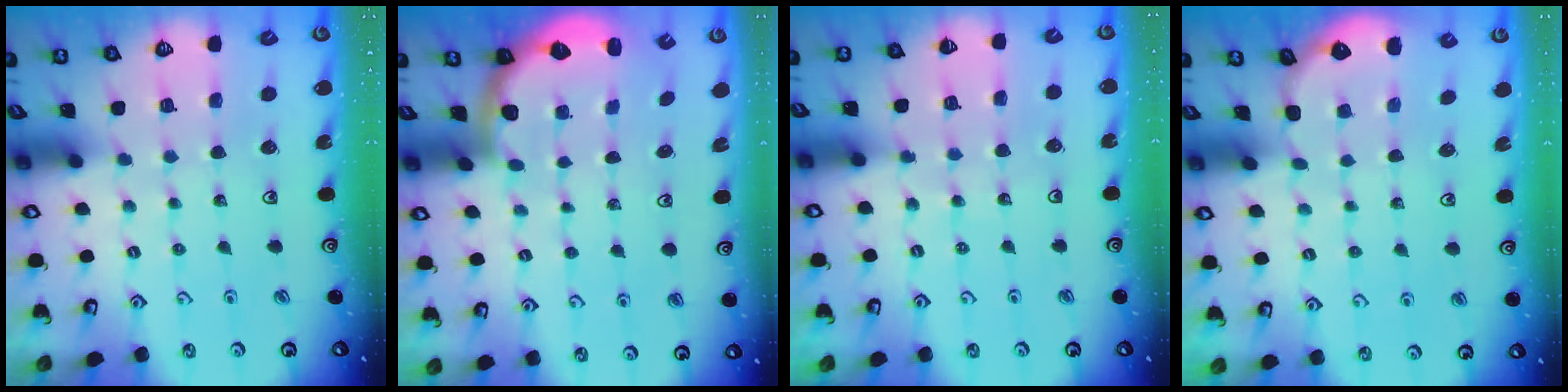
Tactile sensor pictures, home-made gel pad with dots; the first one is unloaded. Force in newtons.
{"total": 2.6, "press": 1.9, "slide": 1.7}
{"total": 4.6, "press": 4.2, "slide": 1.9}
{"total": 1.6, "press": 0.9, "slide": 1.3}